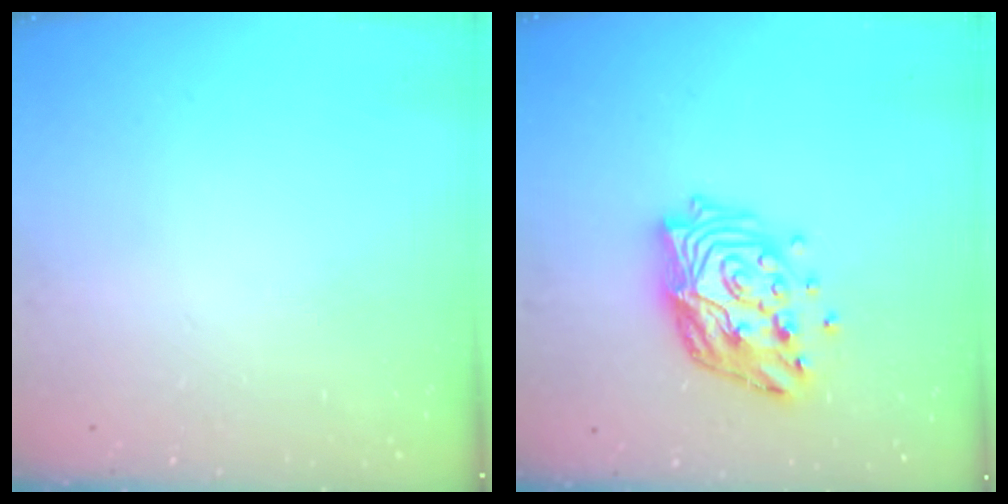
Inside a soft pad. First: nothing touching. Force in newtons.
{"total": 16.5, "press": 16.4, "slide": 1.7}